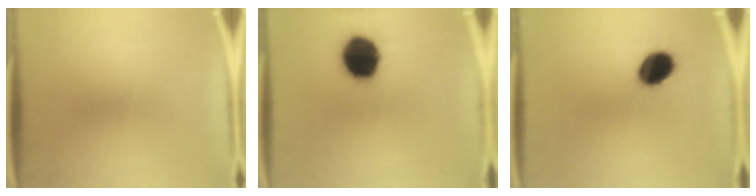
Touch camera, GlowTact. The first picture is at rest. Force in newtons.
{"total": 15.8}
{"total": 9.1}